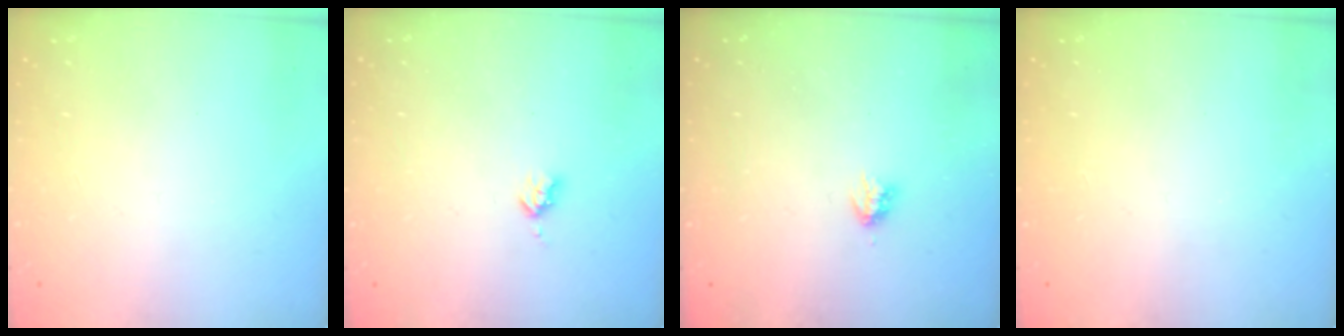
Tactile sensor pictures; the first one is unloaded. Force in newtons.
{"total": 2.7, "press": 2.6, "slide": 0.5}
{"total": 2.9, "press": 2.9, "slide": 0.5}
{"total": 1.7, "press": 1.7, "slide": 0.2}